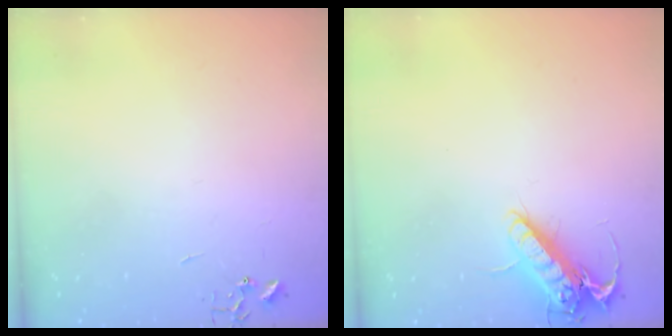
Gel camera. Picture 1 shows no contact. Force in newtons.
{"total": 14.2, "press": 14.0, "slide": 2.2}